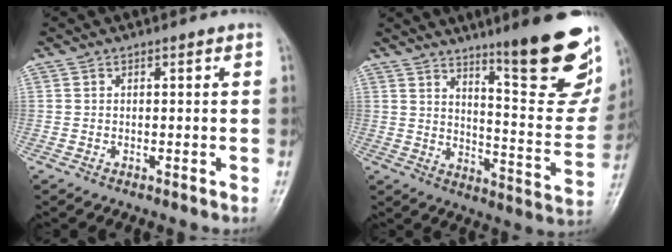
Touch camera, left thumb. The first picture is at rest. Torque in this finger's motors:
{"motor_torque": [2.60, 2.42, 1.36, -1.42, 0.17]}